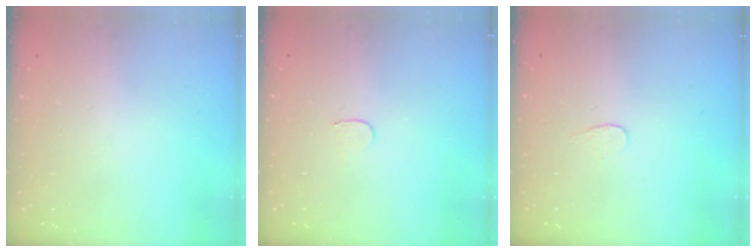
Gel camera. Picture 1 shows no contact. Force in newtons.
{"total": 3.1, "press": 3.1, "slide": 0.3}
{"total": 2.7, "press": 2.7, "slide": 0.3}